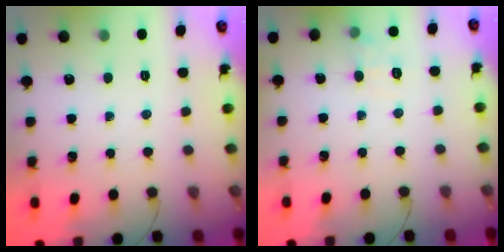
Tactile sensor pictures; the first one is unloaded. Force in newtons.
{"total": 7.1, "press": 6.9, "slide": 1.7}